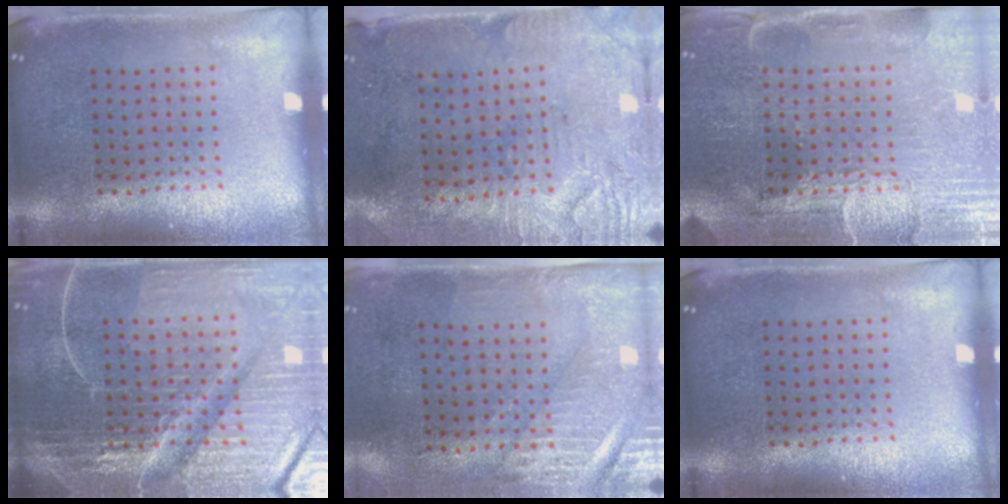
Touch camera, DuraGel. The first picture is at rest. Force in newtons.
{"total": 3.0, "press": 2.5, "slide": 1.7}
{"total": 4.0, "press": 3.8, "slide": 1.4}
{"total": 7.1, "press": 6.2, "slide": 3.5}
{"total": 3.0, "press": 2.5, "slide": 1.5}
{"total": 0.0}